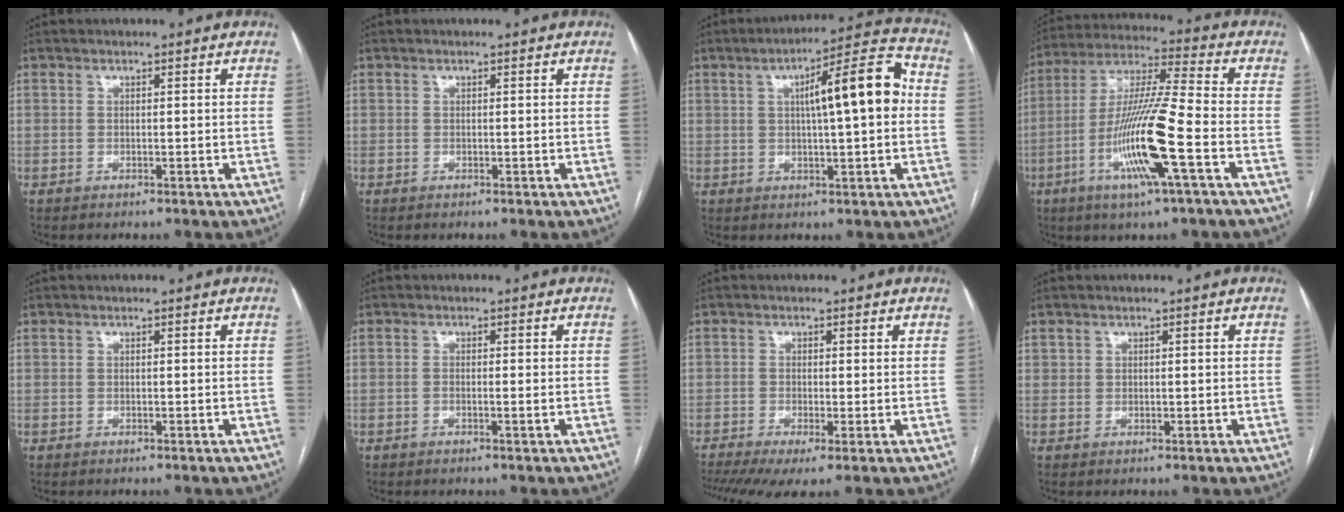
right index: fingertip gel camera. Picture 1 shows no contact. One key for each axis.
{"total": 0.0}
{"total": 12.5, "fx": 1.7, "fy": 1.9, "fz": 12.3, "tx": -0.180, "ty": 0.032, "tz": 0.019}
{"total": 15.6, "fx": -5.2, "fy": 0.0, "fz": 14.7, "tx": -0.296, "ty": -0.010, "tz": -0.101}
{"total": 0.0}
{"total": 1.0, "fx": -0.3, "fy": 0.2, "fz": 0.9, "tx": -0.019, "ty": -0.001, "tz": -0.004}
{"total": 1.3, "fx": -0.7, "fy": 0.1, "fz": 1.2, "tx": -0.025, "ty": -0.004, "tz": -0.014}
{"total": 1.1, "fx": 0.5, "fy": 1.0, "fz": 0.0, "tx": 0.002, "ty": 0.004, "tz": 0.009}